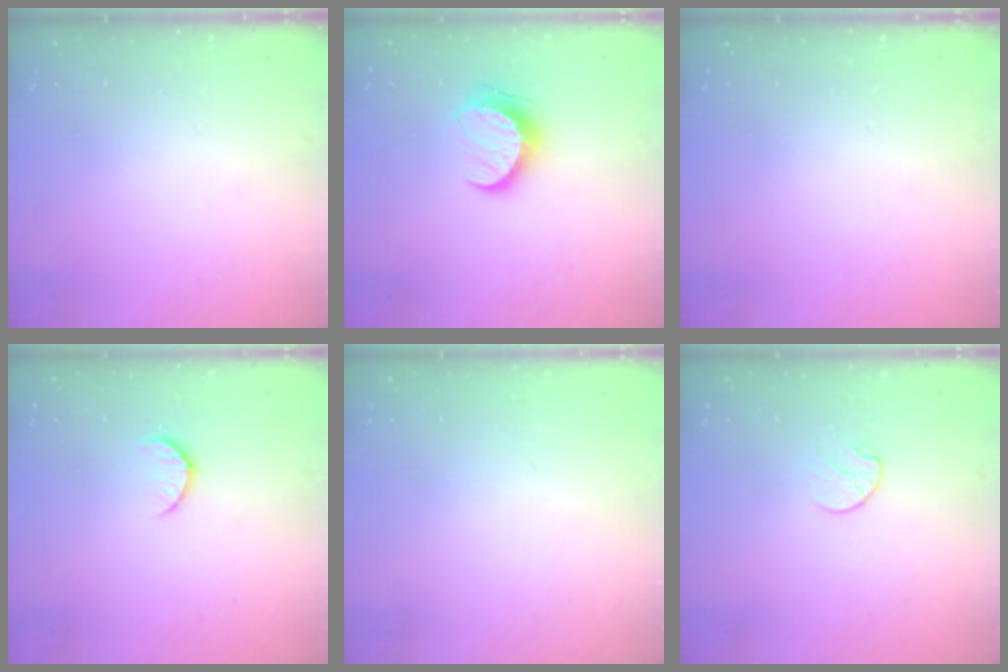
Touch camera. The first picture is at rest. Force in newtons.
{"total": 9.8, "press": 9.8, "slide": 0.5}
{"total": 0.0}
{"total": 6.1, "press": 6.0, "slide": 0.5}
{"total": 0.0}
{"total": 6.0, "press": 6.0, "slide": 0.6}